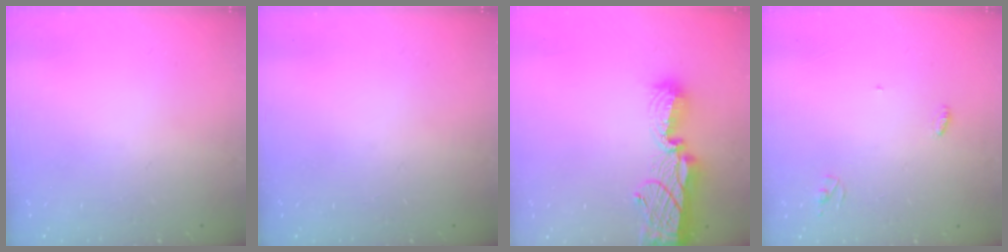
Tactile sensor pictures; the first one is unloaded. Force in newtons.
{"total": 0.0}
{"total": 14.4, "press": 14.3, "slide": 1.7}
{"total": 3.3, "press": 3.2, "slide": 0.3}